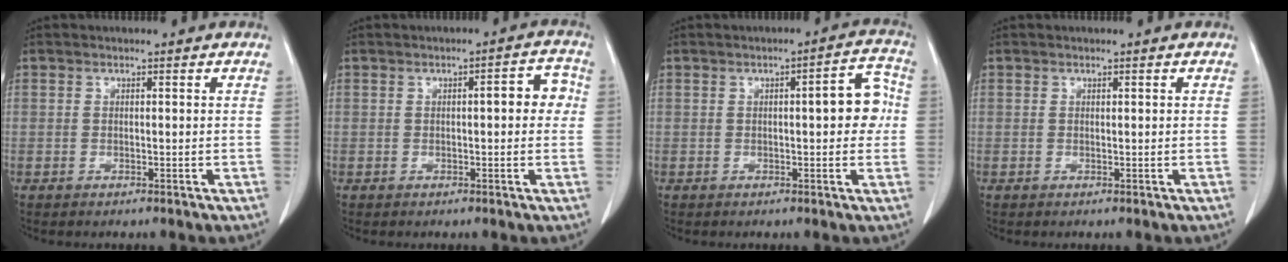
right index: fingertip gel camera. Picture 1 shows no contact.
{"total": 4.3, "force": [0.4, 1.3, 4.1], "torque": [-0.045, 0.017, 0.000]}
{"total": 6.0, "force": [0.4, 1.7, 5.8], "torque": [-0.069, 0.019, 0.001]}
{"total": 0.0}